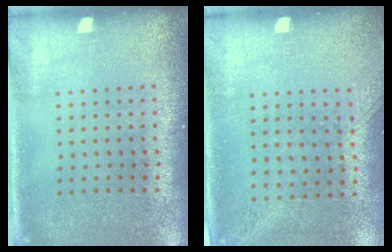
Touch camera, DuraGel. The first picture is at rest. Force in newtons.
{"total": 1.4, "press": 1.1, "slide": 0.9}